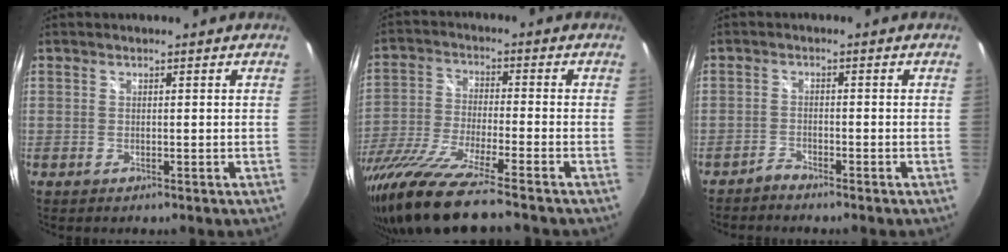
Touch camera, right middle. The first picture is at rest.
{"total": 18.6, "force": [-15.2, 0.0, 10.7], "torque": [-0.219, -0.060, -0.279]}
{"total": 1.8, "force": [-1.8, 0.1, 0.1], "torque": [-0.008, -0.002, -0.036]}